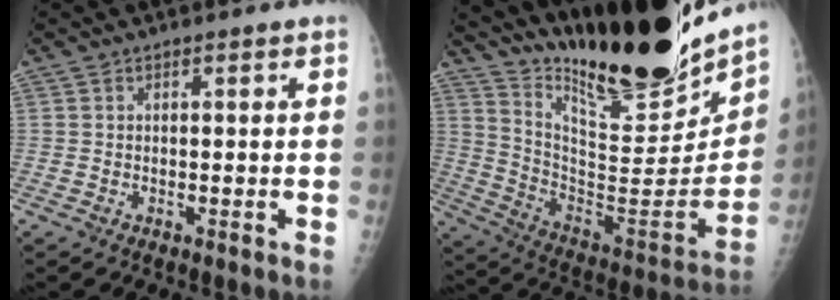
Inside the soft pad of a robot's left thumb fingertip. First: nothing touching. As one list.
[{"total": 27.8, "force": [23.0, 5.2, 14.8], "torque": [-0.203, -0.137, 0.359]}]